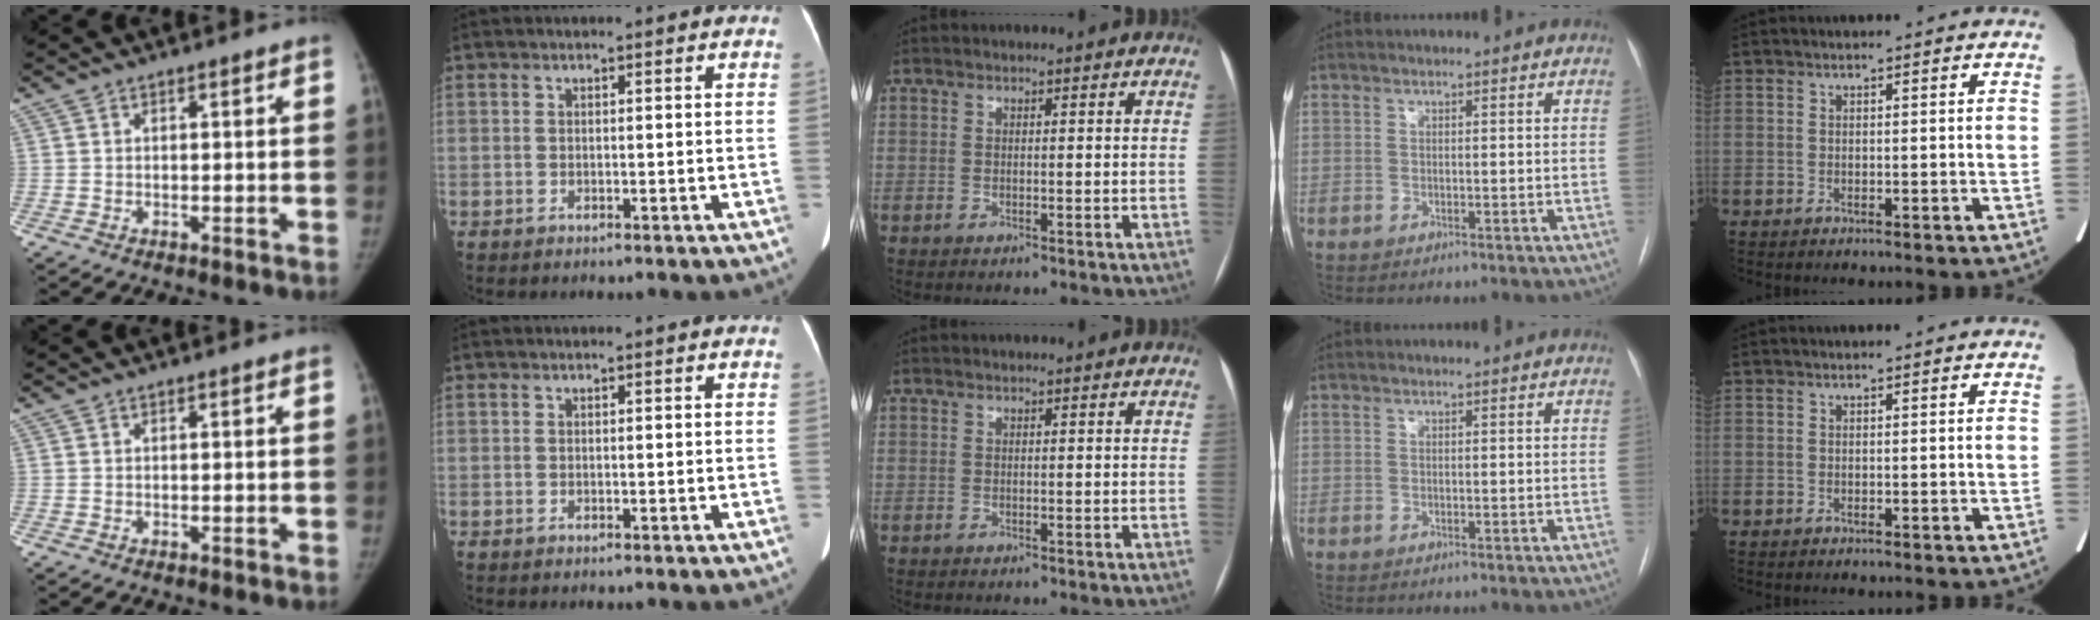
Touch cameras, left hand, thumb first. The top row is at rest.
{}